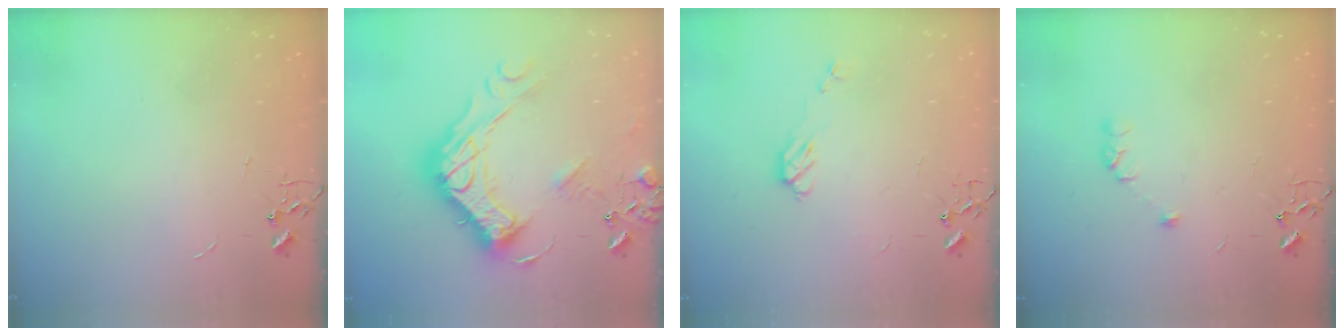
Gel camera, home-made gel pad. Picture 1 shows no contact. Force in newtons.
{"total": 24.3, "press": 24.2, "slide": 2.1}
{"total": 5.5, "press": 5.4, "slide": 0.4}
{"total": 5.4, "press": 5.3, "slide": 0.7}